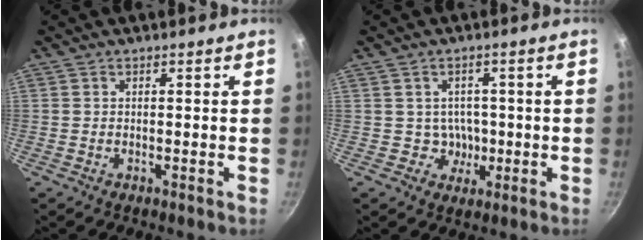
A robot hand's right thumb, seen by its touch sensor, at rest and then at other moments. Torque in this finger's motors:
{"motor_torque": [-0.87, 0.37, -0.27, -0.21, 0.01]}